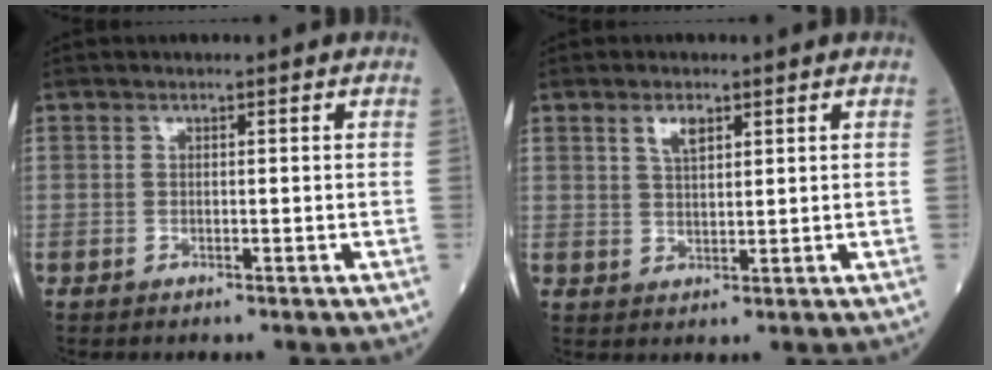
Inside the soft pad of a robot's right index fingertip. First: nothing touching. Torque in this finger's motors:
{"motor_torque": [0.01, 0.03, 0.01, 0.05]}